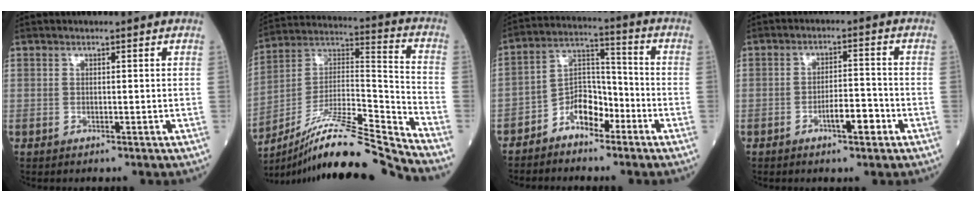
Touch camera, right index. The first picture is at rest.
{"total": 18.3, "force": [-16.4, -1.9, 7.8], "torque": [-0.142, 0.030, -0.294]}
{"total": 7.0, "force": [-4.0, 4.0, 4.1], "torque": [-0.075, 0.027, -0.080]}
{"total": 4.6, "force": [-2.3, 1.1, 3.8], "torque": [-0.062, 0.004, -0.040]}